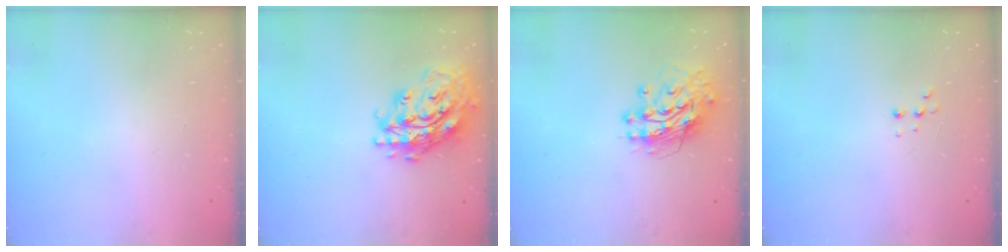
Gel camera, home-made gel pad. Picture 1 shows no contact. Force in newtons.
{"total": 21.0, "press": 20.9, "slide": 2.7}
{"total": 12.8, "press": 12.7, "slide": 1.1}
{"total": 3.4, "press": 3.3, "slide": 0.8}